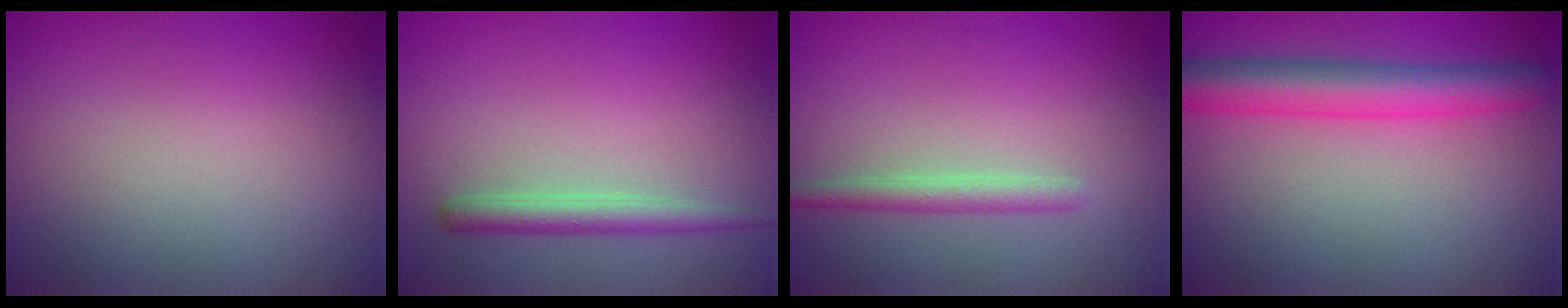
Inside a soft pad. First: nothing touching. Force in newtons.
{"total": 2.3, "press": 2.3, "slide": 0.2}
{"total": 1.8, "press": 1.8, "slide": 0.1}
{"total": 5.5, "press": 5.5, "slide": 0.2}